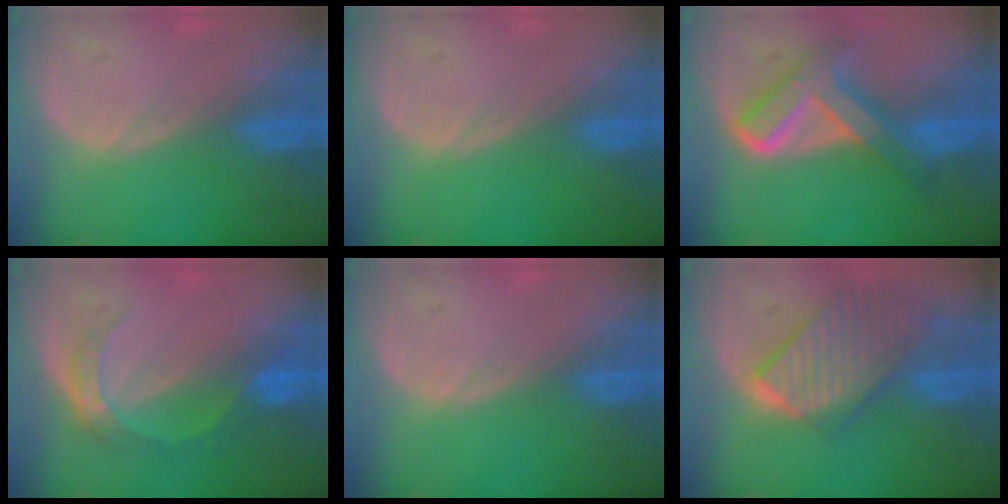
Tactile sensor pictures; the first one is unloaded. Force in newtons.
{"total": 0.0}
{"total": 8.1, "press": 8.1, "slide": 0.8}
{"total": 5.1, "press": 4.6, "slide": 2.3}
{"total": 0.0}
{"total": 9.8, "press": 8.6, "slide": 4.8}